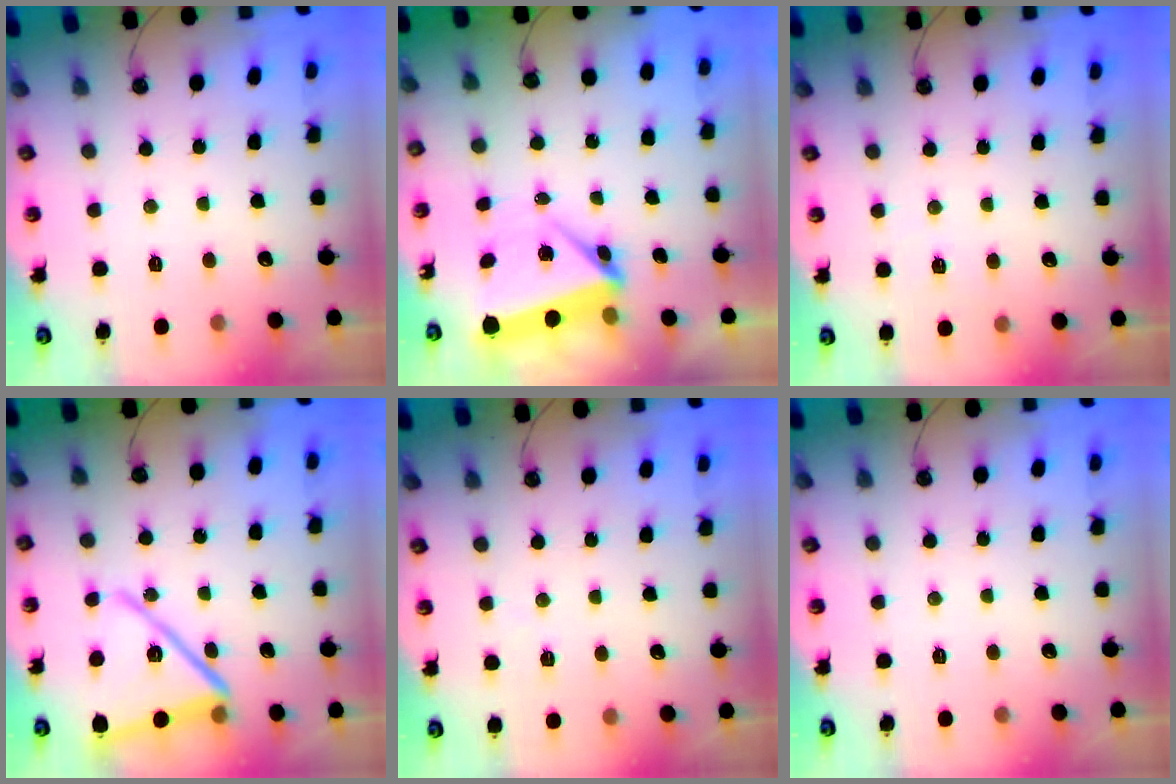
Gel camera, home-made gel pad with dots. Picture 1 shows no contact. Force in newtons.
{"total": 5.9, "press": 5.7, "slide": 1.3}
{"total": 3.2, "press": 2.3, "slide": 2.2}
{"total": 18.7, "press": 18.4, "slide": 3.3}
{"total": 1.8, "press": 1.7, "slide": 0.6}
{"total": 0.0}